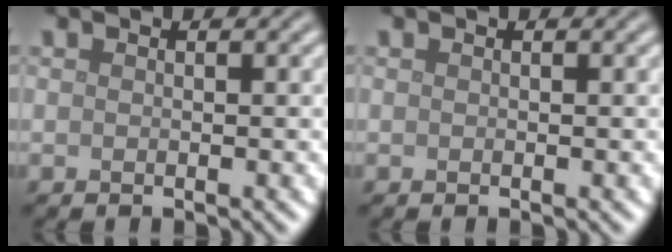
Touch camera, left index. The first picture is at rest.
{"total": 0.0}